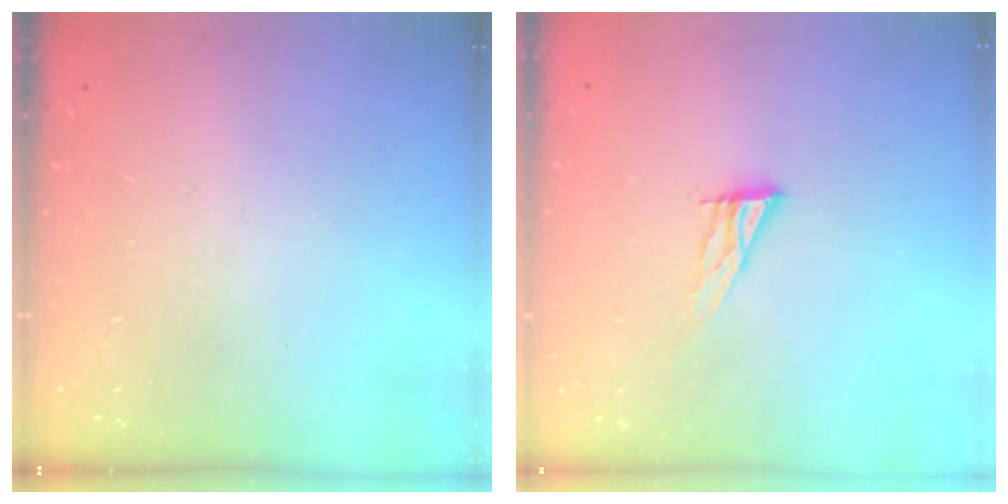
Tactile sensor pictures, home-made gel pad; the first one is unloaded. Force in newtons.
{"total": 7.5, "press": 7.5, "slide": 0.3}